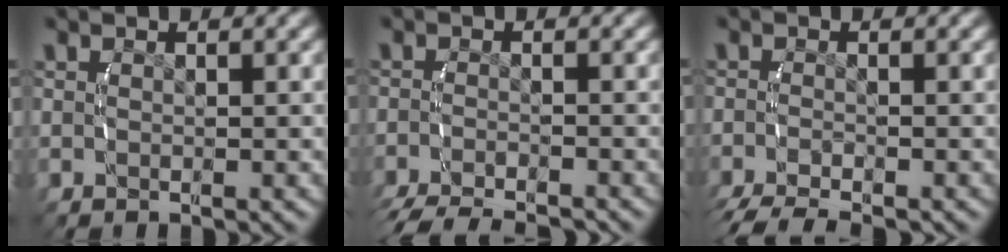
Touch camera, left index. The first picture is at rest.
{"total": 6.6, "force": [-5.9, 2.0, 2.0], "torque": [-0.029, -0.015, -0.091]}
{"total": 5.3, "force": [-4.4, 2.0, 2.2], "torque": [-0.036, -0.013, -0.065]}